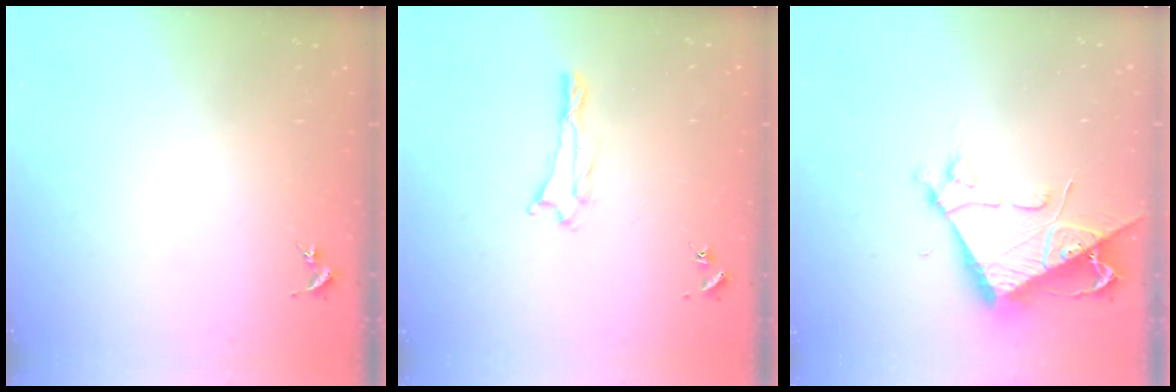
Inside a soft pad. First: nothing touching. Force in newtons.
{"total": 1.0, "press": 1.0, "slide": 0.1}
{"total": 7.5, "press": 7.5, "slide": 0.7}